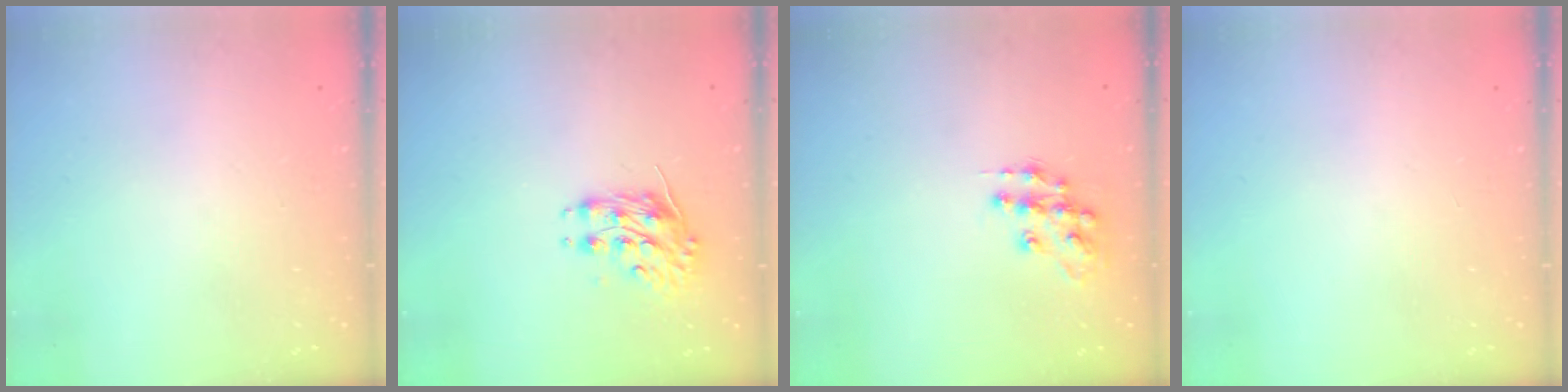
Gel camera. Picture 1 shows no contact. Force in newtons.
{"total": 8.2, "press": 8.2, "slide": 0.3}
{"total": 11.5, "press": 11.5, "slide": 0.7}
{"total": 0.0}